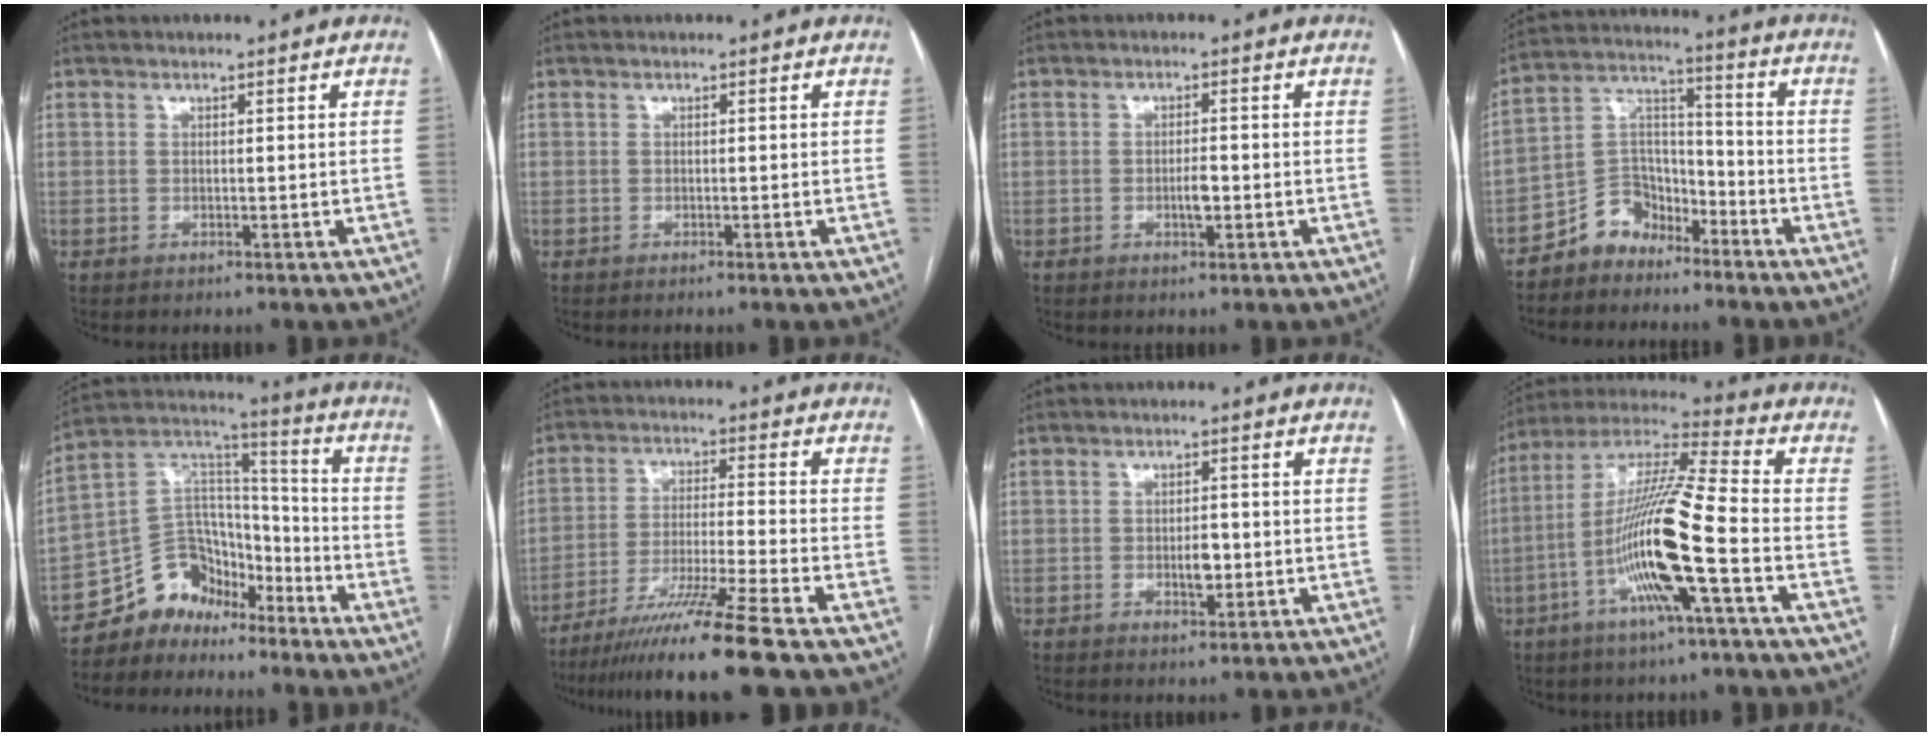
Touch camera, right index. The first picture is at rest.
{"total": 0.0}
{"total": 2.5, "force": [-0.6, 0.7, 2.4], "torque": [-0.043, 0.001, -0.008]}
{"total": 8.2, "force": [-6.3, 5.0, 1.5], "torque": [-0.026, 0.041, -0.121]}
{"total": 11.0, "force": [-8.7, 6.6, 1.7], "torque": [-0.032, 0.080, -0.160]}
{"total": 13.1, "force": [-10.0, -2.5, 8.1], "torque": [-0.136, -0.038, -0.169]}
{"total": 3.2, "force": [-0.6, 1.4, 2.9], "torque": [-0.044, 0.001, -0.005]}
{"total": 17.0, "force": [-5.1, 0.0, 16.2], "torque": [-0.320, -0.002, -0.104]}